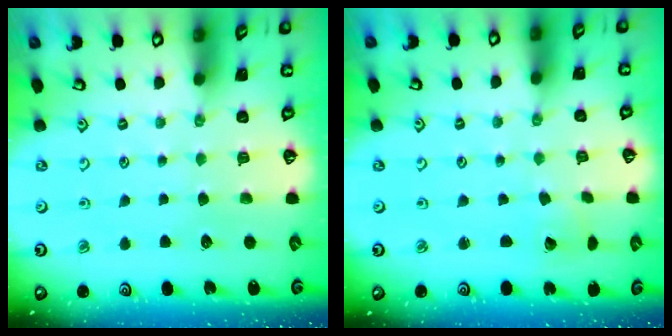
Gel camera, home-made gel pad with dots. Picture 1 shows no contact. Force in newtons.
{"total": 2.2, "press": 2.2, "slide": 0.1}